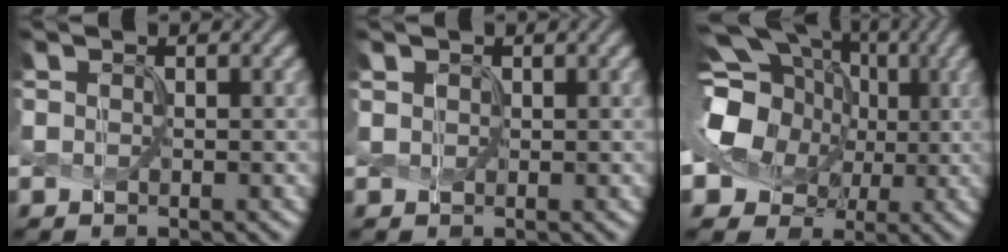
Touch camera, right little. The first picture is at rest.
{"total": 0.7, "force": [0.6, 0.3, -0.2], "torque": [0.005, 0.001, 0.016]}
{"total": 16.4, "force": [2.0, 14.0, 8.4], "torque": [-0.175, 0.035, 0.012]}